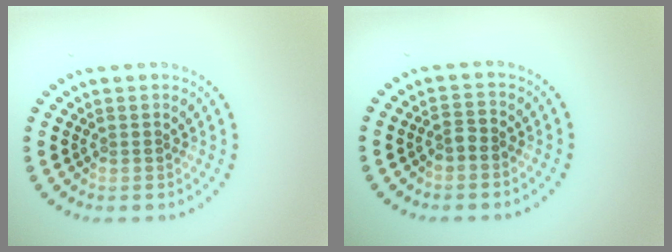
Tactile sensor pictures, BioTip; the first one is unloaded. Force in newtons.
{"total": 1.4, "press": 1.2, "slide": 0.7}